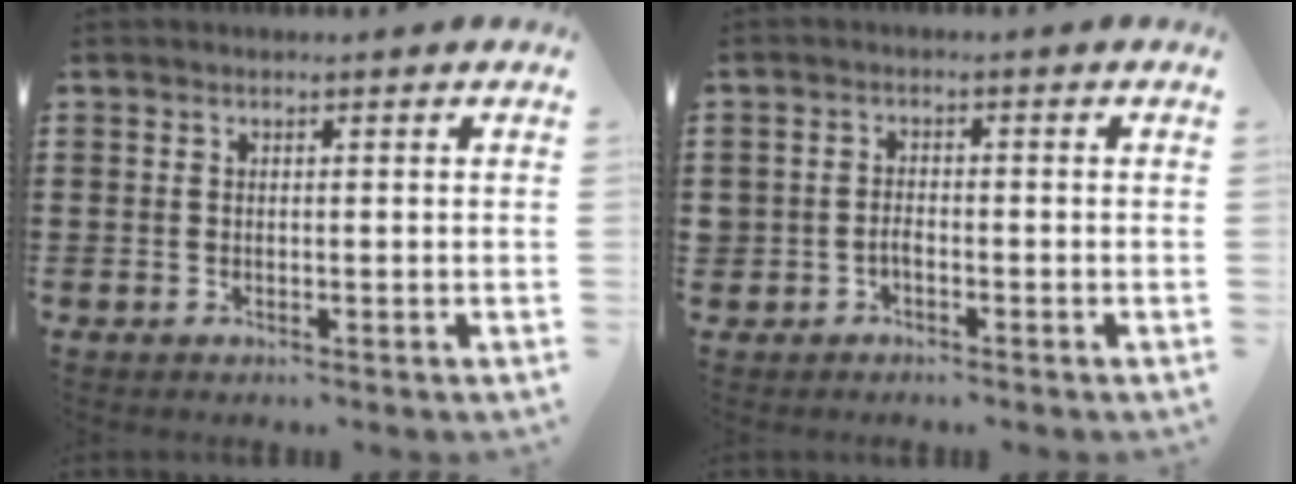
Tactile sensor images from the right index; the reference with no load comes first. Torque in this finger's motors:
{"motor_torque": [0.60, 0.66, 0.17, 0.06]}